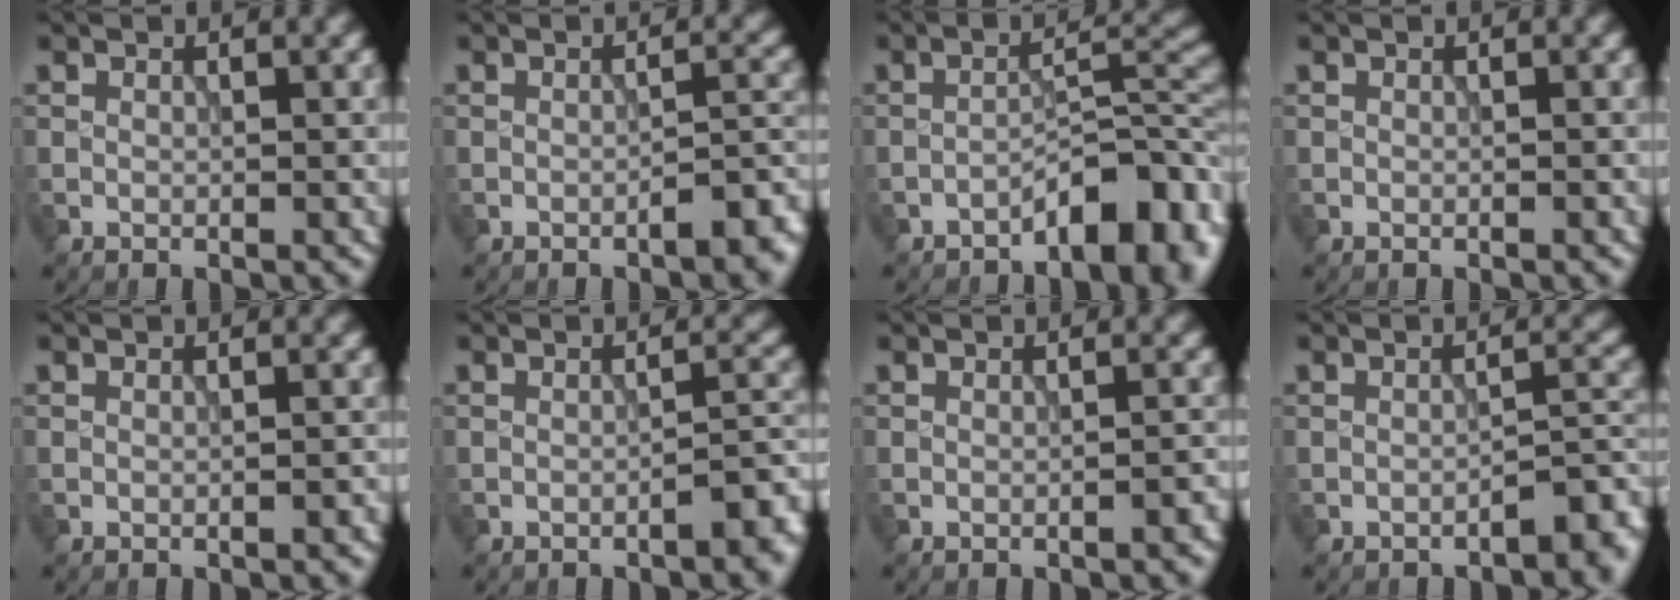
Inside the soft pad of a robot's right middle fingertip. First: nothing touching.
{"total": 3.9, "force": [-2.3, 1.1, 3.0], "torque": [-0.036, 0.007, -0.032]}
{"total": 6.3, "force": [-4.0, 2.1, 4.4], "torque": [-0.051, 0.018, -0.065]}
{"total": 0.0}
{"total": 0.7, "force": [-0.6, 0.1, 0.4], "torque": [-0.005, 0.003, -0.007]}
{"total": 3.5, "force": [-2.0, 1.0, 2.7], "torque": [-0.031, 0.010, -0.033]}
{"total": 1.1, "force": [-0.8, 0.3, 0.7], "torque": [-0.008, 0.005, -0.012]}
{"total": 3.1, "force": [-2.2, 0.8, 2.1], "torque": [-0.027, 0.011, -0.036]}